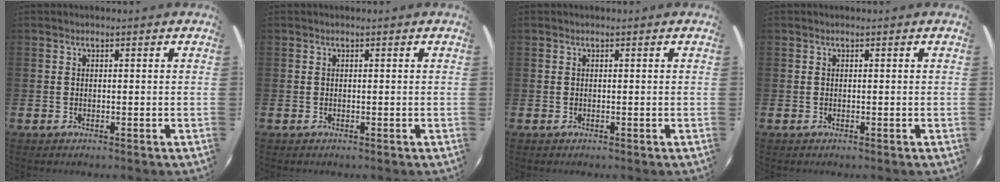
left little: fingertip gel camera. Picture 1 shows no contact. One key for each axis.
{"total": 0.0}
{"total": 0.0}
{"total": 0.0}